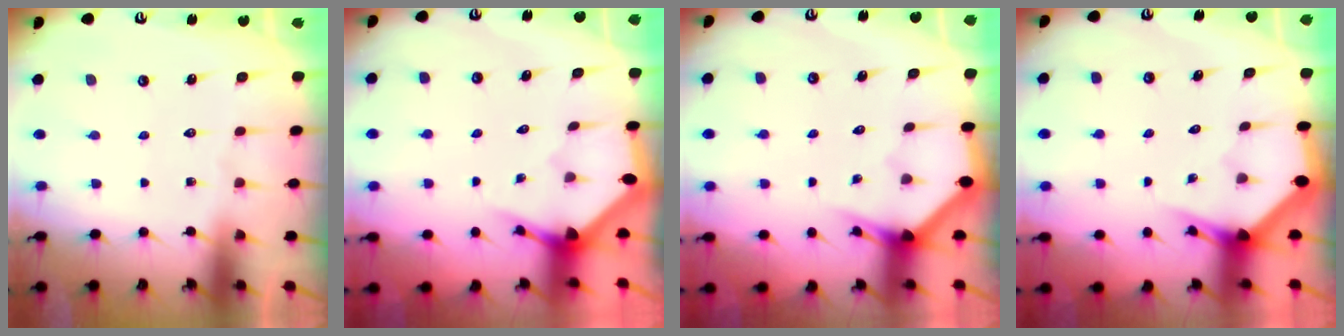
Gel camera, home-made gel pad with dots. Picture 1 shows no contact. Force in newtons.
{"total": 3.1, "press": 3.1, "slide": 0.2}
{"total": 3.7, "press": 3.7, "slide": 0.2}
{"total": 3.0, "press": 3.0, "slide": 0.0}